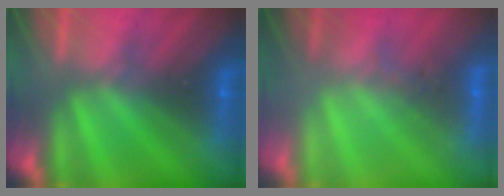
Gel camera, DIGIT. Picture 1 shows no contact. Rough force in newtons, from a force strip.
{"total": 2.8}